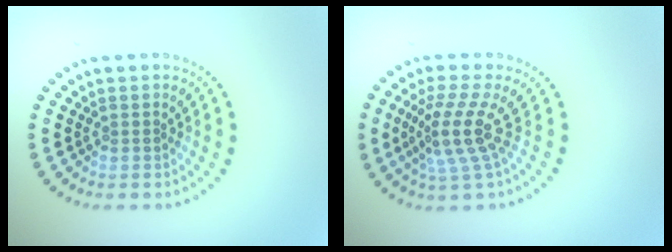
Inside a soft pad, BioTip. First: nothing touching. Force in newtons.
{"total": 3.9, "press": 2.8, "slide": 2.8}